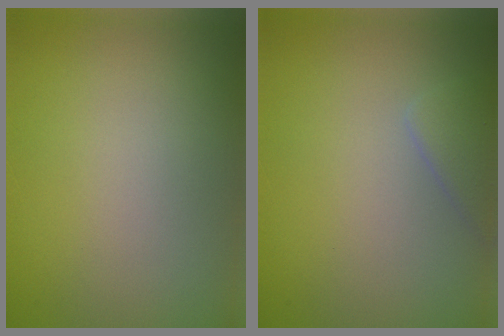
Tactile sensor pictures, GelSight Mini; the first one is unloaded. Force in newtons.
{"total": 1.8, "press": 1.8, "slide": 0.1}